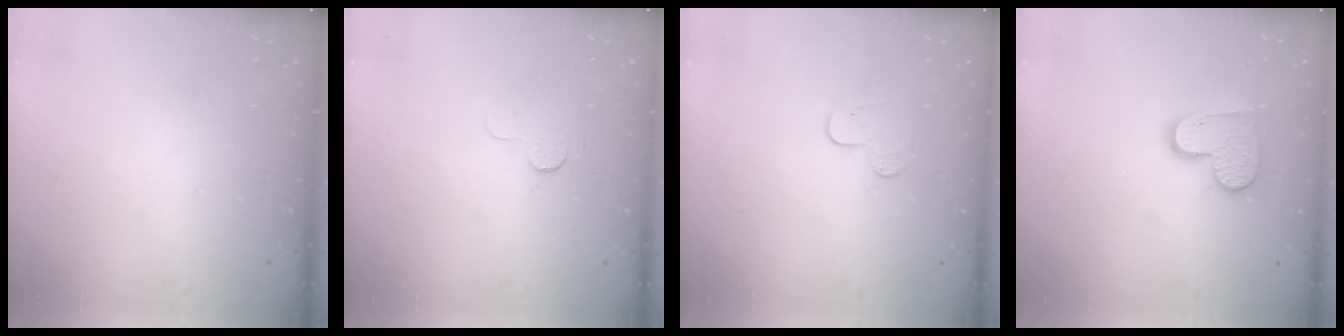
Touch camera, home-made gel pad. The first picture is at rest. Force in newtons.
{"total": 3.9, "press": 3.9, "slide": 0.4}
{"total": 4.9, "press": 4.9, "slide": 0.4}
{"total": 10.1, "press": 10.0, "slide": 0.6}